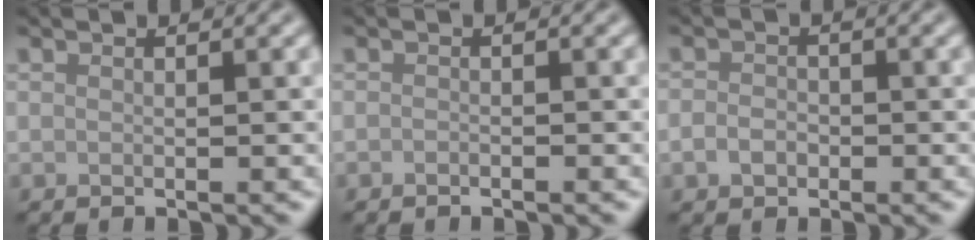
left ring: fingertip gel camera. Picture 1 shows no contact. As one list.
[{"total": 0.5, "force": [-0.5, 0.2, 0.2], "torque": [-0.001, -0.002, -0.009]}, {"total": 1.7, "force": [-0.7, 1.3, 0.8], "torque": [-0.014, -0.001, -0.018]}]